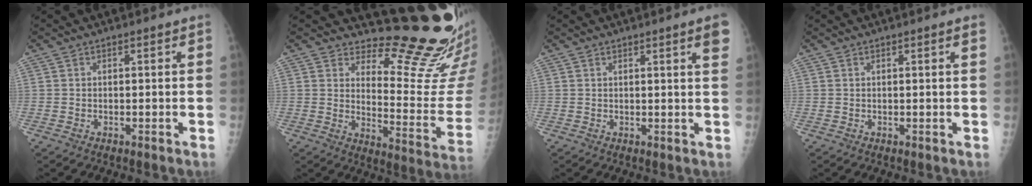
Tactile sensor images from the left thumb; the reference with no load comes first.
{"total": 17.5, "force": [16.3, 3.6, 5.1], "torque": [-0.018, -0.194, 0.198]}
{"total": 3.3, "force": [1.8, -0.1, 2.7], "torque": [-0.032, -0.008, 0.022]}
{"total": 1.0, "force": [0.6, -0.2, 0.8], "torque": [-0.012, 0.001, 0.008]}